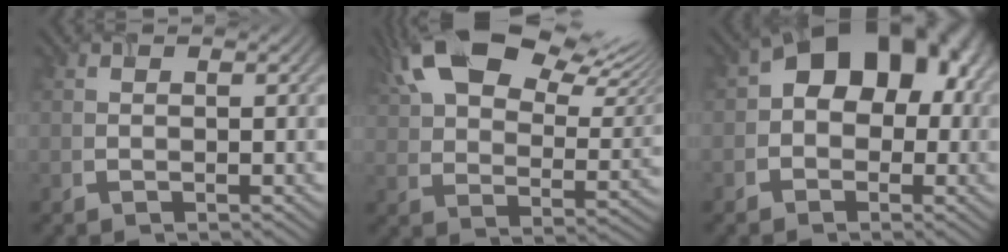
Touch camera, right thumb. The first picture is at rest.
{"total": 16.8, "force": [10.5, 7.7, 10.5], "torque": [-0.216, 0.023, 0.179]}
{"total": 10.6, "force": [1.4, 8.1, 6.7], "torque": [-0.071, 0.023, 0.001]}